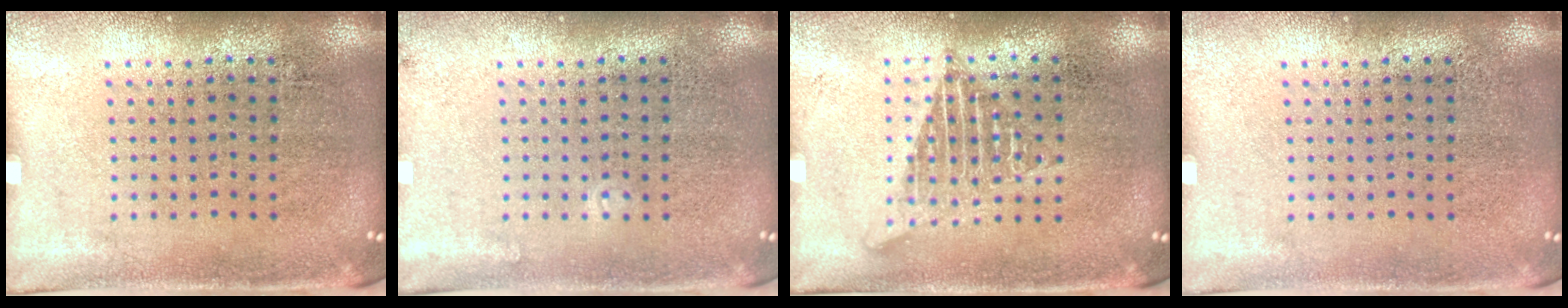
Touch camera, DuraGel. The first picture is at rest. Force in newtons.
{"total": 0.9, "press": 0.8, "slide": 0.2}
{"total": 1.2, "press": 1.2, "slide": 0.0}
{"total": 0.0}